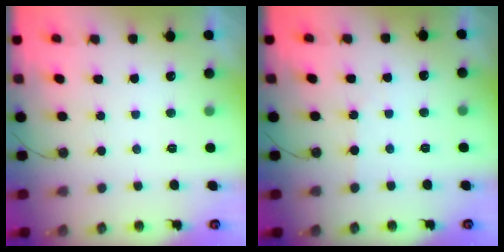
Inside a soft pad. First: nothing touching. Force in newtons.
{"total": 1.0, "press": 1.0, "slide": 0.2}